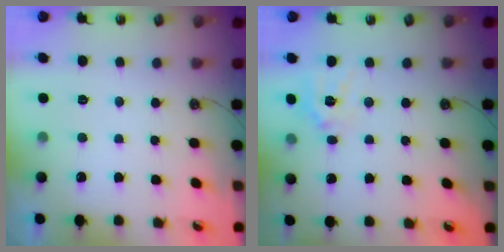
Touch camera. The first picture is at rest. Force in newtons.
{"total": 10.8, "press": 10.8, "slide": 1.1}